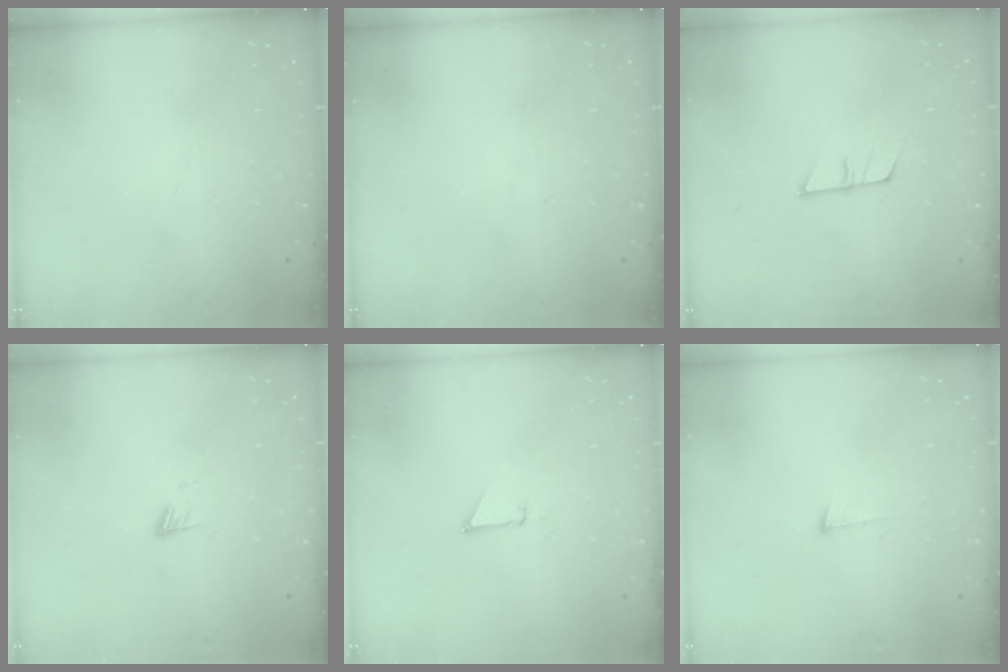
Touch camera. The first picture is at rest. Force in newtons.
{"total": 0.0}
{"total": 7.1, "press": 7.1, "slide": 0.6}
{"total": 5.0, "press": 4.9, "slide": 0.5}
{"total": 0.8, "press": 0.8, "slide": 0.1}
{"total": 6.1, "press": 6.1, "slide": 0.4}